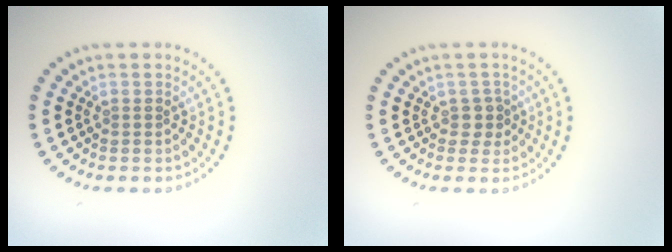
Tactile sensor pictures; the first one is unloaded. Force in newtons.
{"total": 1.5, "press": 1.3, "slide": 0.8}